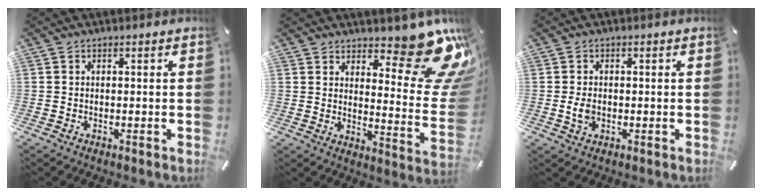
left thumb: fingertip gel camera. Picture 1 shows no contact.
{"total": 16.5, "force": [11.6, 6.9, 9.5], "torque": [-0.101, -0.107, 0.198]}
{"total": 3.3, "force": [-0.3, 2.4, 2.3], "torque": [-0.040, 0.000, -0.009]}